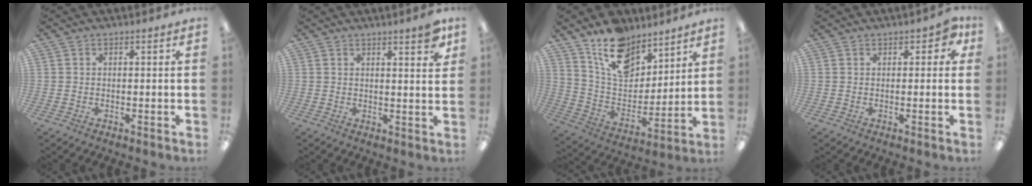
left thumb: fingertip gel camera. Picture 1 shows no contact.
{"total": 4.7, "force": [3.4, 0.7, 3.2], "torque": [-0.038, -0.020, 0.053]}
{"total": 15.6, "force": [11.4, 8.5, 6.5], "torque": [-0.123, -0.067, 0.212]}
{"total": 3.7, "force": [1.5, 2.2, 2.7], "torque": [-0.029, 0.000, 0.022]}